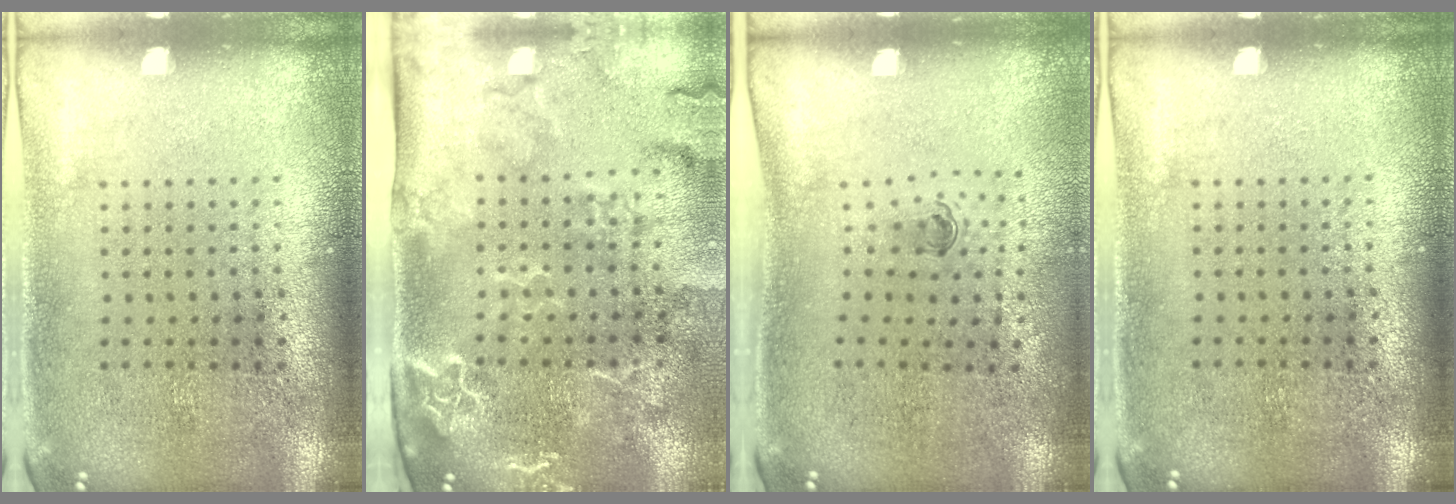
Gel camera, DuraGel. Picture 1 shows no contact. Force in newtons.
{"total": 2.9, "press": 2.4, "slide": 1.7}
{"total": 0.7, "press": 0.3, "slide": 0.6}
{"total": 0.0}